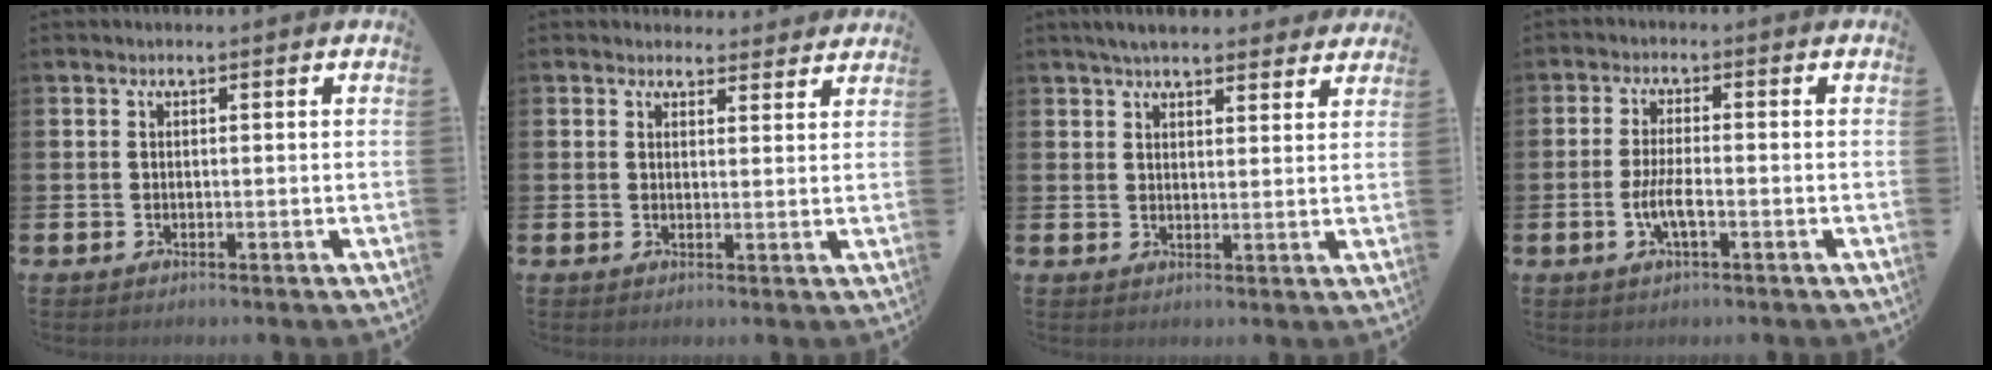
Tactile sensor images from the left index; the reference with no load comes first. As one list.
[{"total": 2.8, "force": [2.6, 0.8, -0.1], "torque": [0.006, -0.014, 0.046]}, {"total": 4.5, "force": [4.1, 1.1, 1.4], "torque": [-0.035, -0.009, 0.076]}, {"total": 3.7, "force": [-1.1, 0.9, 3.4], "torque": [-0.069, 0.002, -0.022]}]